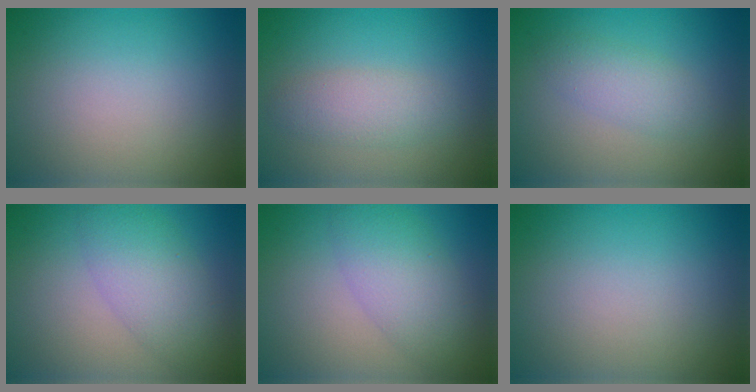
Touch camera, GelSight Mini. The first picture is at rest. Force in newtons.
{"total": 2.4, "press": 2.4, "slide": 0.1}
{"total": 2.3, "press": 2.3, "slide": 0.1}
{"total": 4.7, "press": 4.7, "slide": 0.1}
{"total": 4.7, "press": 4.7, "slide": 0.1}
{"total": 0.0}